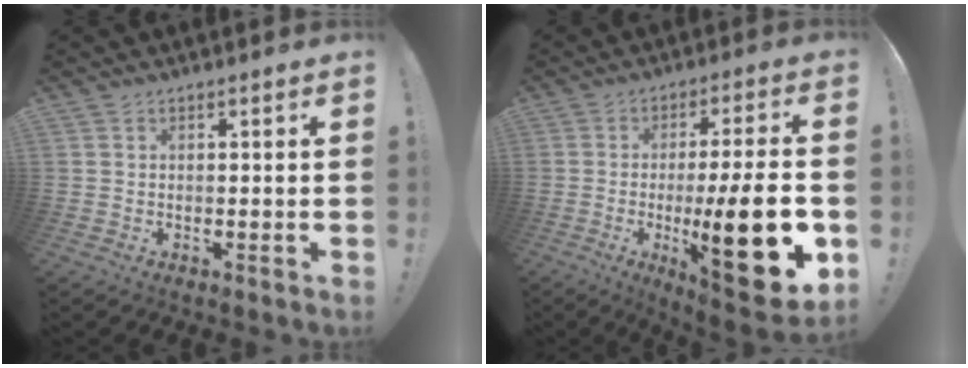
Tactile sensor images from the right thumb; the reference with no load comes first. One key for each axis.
{"total": 21.8, "fx": -4.9, "fy": 4.4, "fz": 20.8, "tx": -0.314, "ty": 0.003, "tz": -0.070}